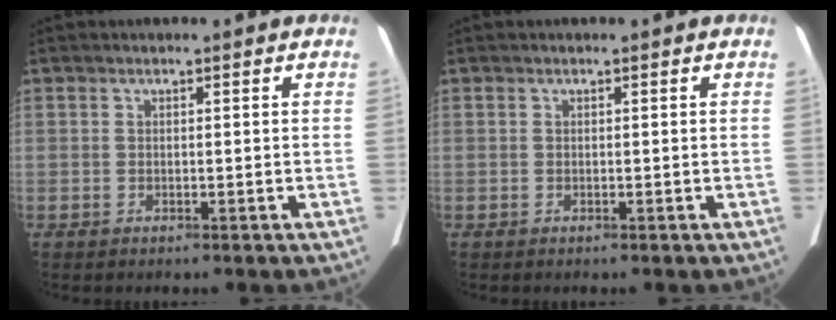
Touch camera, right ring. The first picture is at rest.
{"total": 0.0}